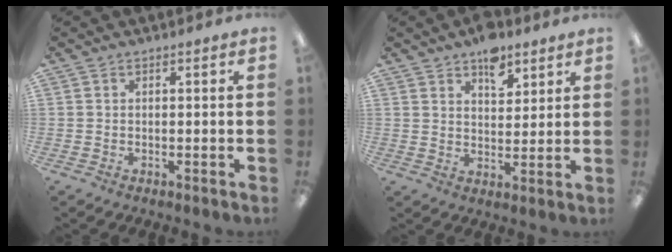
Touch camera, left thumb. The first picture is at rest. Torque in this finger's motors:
{"motor_torque": [1.00, 0.65, 0.89, -0.81, 0.01]}